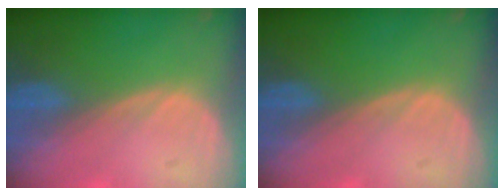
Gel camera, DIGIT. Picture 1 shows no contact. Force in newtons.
{"total": 0.0}